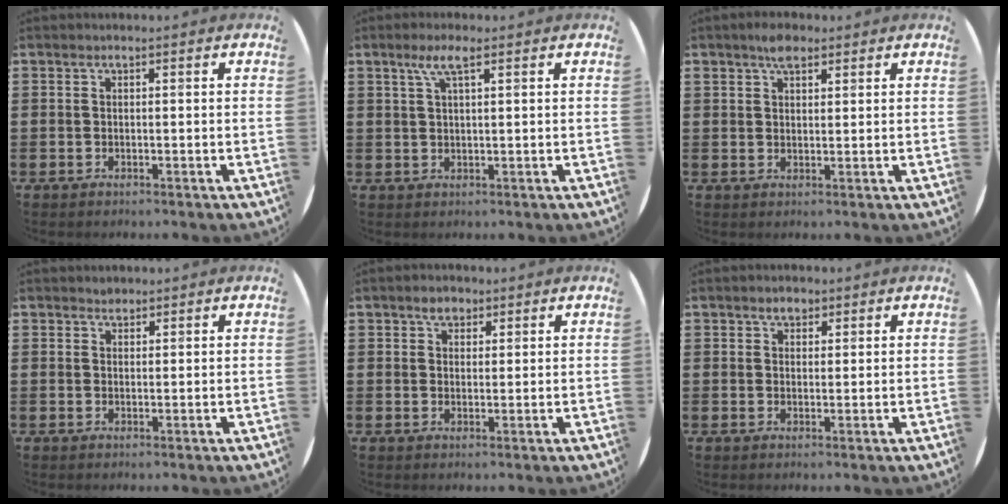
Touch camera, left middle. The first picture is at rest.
{"total": 3.3, "force": [1.8, 0.5, 2.7], "torque": [-0.056, 0.008, 0.029]}
{"total": 3.0, "force": [2.4, 1.4, 1.2], "torque": [-0.011, 0.000, 0.041]}
{"total": 1.1, "force": [1.0, 0.4, -0.1], "torque": [0.009, -0.001, 0.017]}
{"total": 2.3, "force": [1.8, 1.3, 0.7], "torque": [0.001, -0.001, 0.030]}
{"total": 1.8, "force": [1.5, 1.0, 0.5], "torque": [-0.003, 0.001, 0.026]}